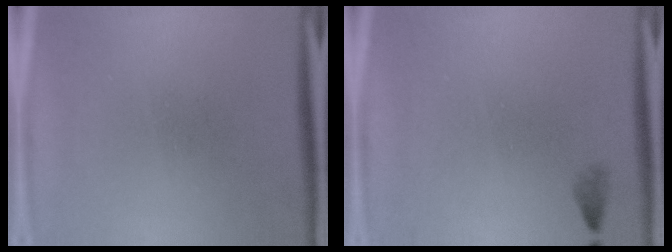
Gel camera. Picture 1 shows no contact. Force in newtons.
{"total": 0.8}